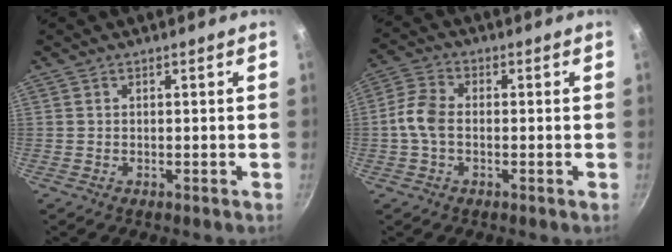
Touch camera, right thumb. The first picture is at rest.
{"total": 6.0, "force": [-0.8, 3.8, 4.5], "torque": [-0.098, 0.021, -0.026]}